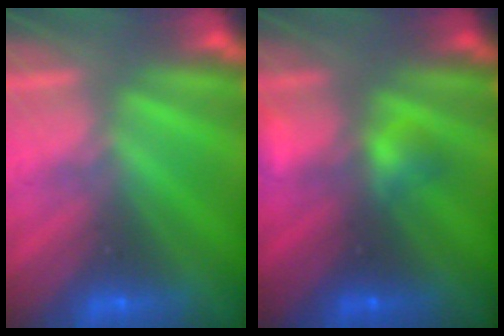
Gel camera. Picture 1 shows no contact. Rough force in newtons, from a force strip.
{"total": 2.3}